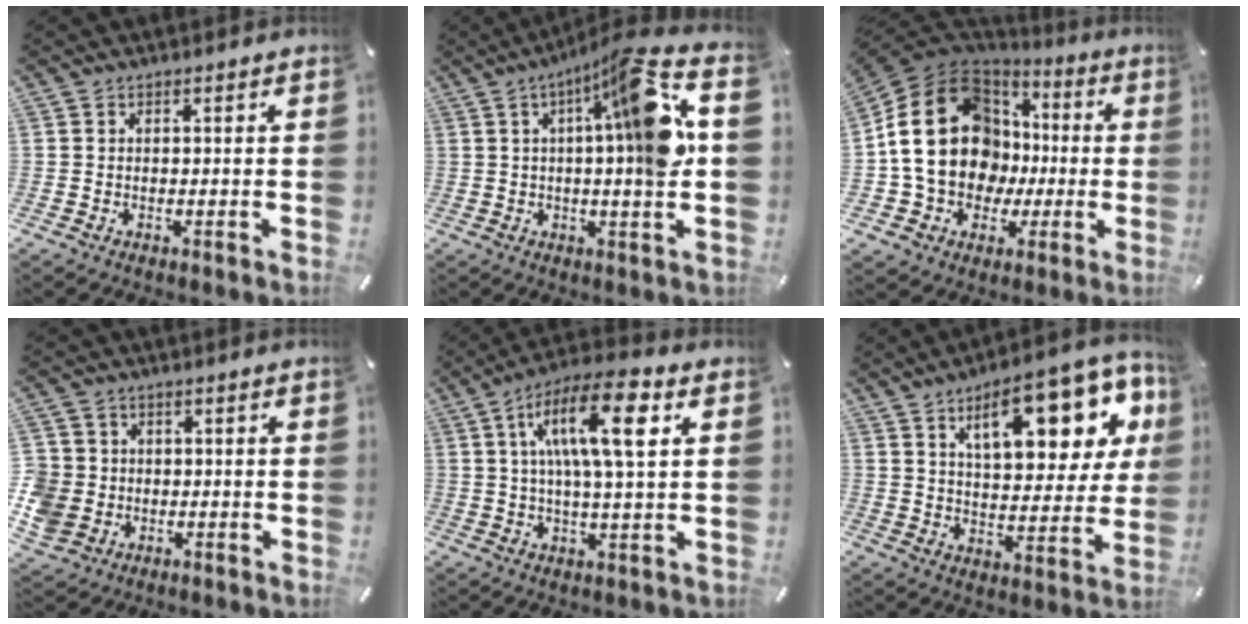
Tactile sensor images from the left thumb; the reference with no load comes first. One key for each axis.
{"total": 18.1, "fx": 3.8, "fy": 1.5, "fz": 17.6, "tx": -0.269, "ty": -0.018, "tz": 0.037}
{"total": 22.8, "fx": 0.5, "fy": 18.8, "fz": 12.9, "tx": -0.250, "ty": 0.008, "tz": 0.024}
{"total": 7.6, "fx": -1.5, "fy": 7.1, "fz": 2.4, "tx": -0.074, "ty": 0.012, "tz": -0.028}
{"total": 14.6, "fx": 4.5, "fy": 3.5, "fz": 13.5, "tx": -0.246, "ty": 0.003, "tz": 0.068}
{"total": 20.7, "fx": 10.0, "fy": 9.1, "fz": 15.7, "tx": -0.219, "ty": -0.042, "tz": 0.157}